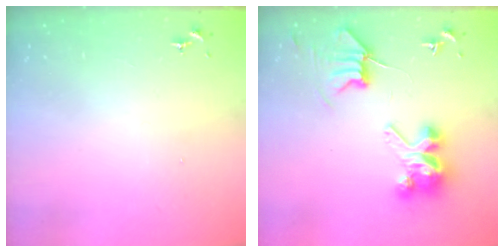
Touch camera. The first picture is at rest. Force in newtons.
{"total": 9.5, "press": 9.5, "slide": 0.6}